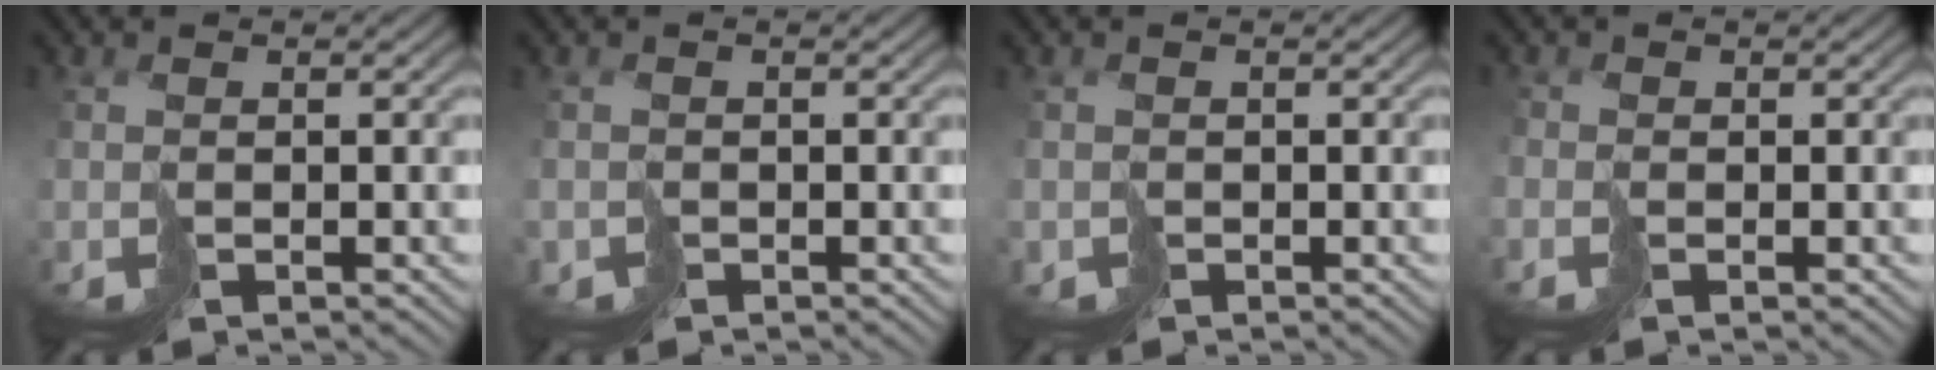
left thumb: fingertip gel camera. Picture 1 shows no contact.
{"total": 1.5, "force": [-0.4, 0.0, -1.5], "torque": [0.034, -0.003, -0.005]}
{"total": 1.3, "force": [-0.1, 0.0, -1.3], "torque": [0.028, -0.001, 0.001]}
{"total": 1.3, "force": [-0.8, 0.9, 0.5], "torque": [-0.019, -0.005, -0.019]}